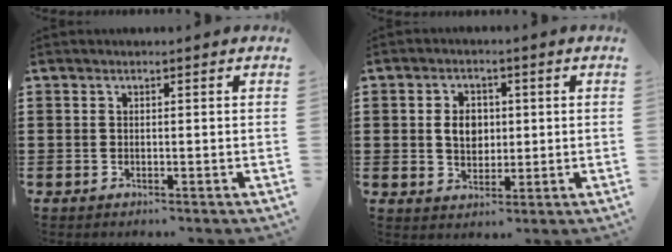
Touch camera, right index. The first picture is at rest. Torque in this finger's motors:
{"motor_torque": [0.85, -0.33, 0.46, 0.10]}